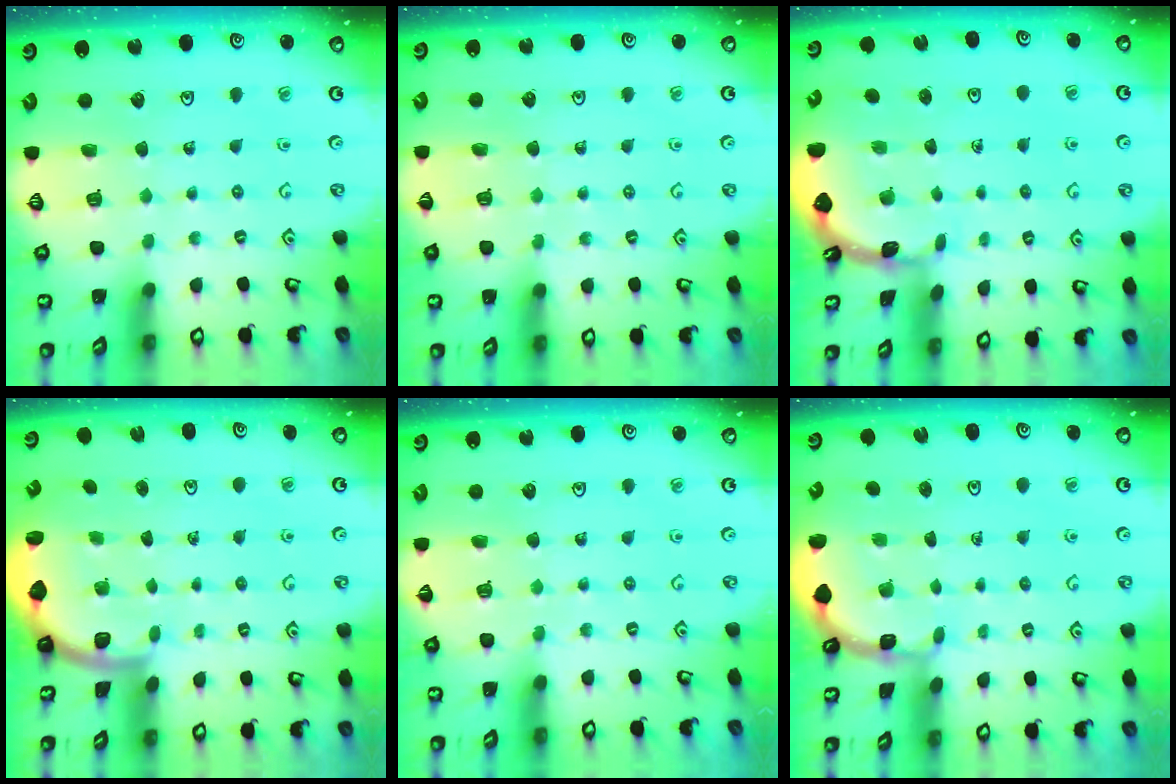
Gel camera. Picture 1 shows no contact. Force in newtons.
{"total": 3.6, "press": 3.5, "slide": 0.4}
{"total": 1.5, "press": 1.5, "slide": 0.1}
{"total": 2.1, "press": 2.0, "slide": 0.5}
{"total": 4.5, "press": 4.4, "slide": 0.4}
{"total": 2.0, "press": 2.0, "slide": 0.3}